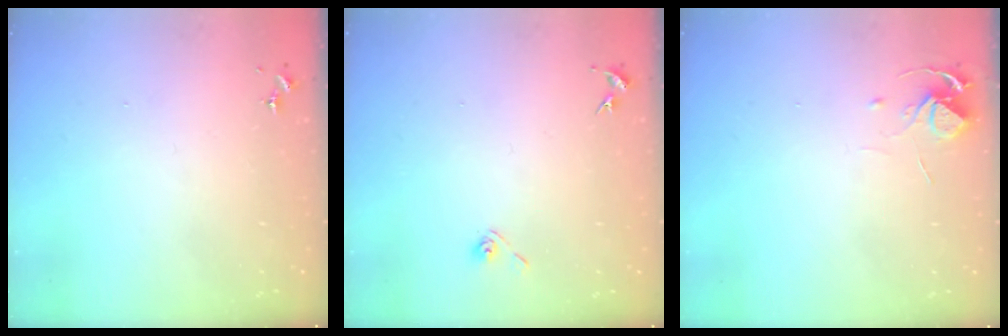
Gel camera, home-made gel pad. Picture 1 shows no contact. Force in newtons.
{"total": 3.9, "press": 3.4, "slide": 2.0}
{"total": 5.8, "press": 5.8, "slide": 0.3}